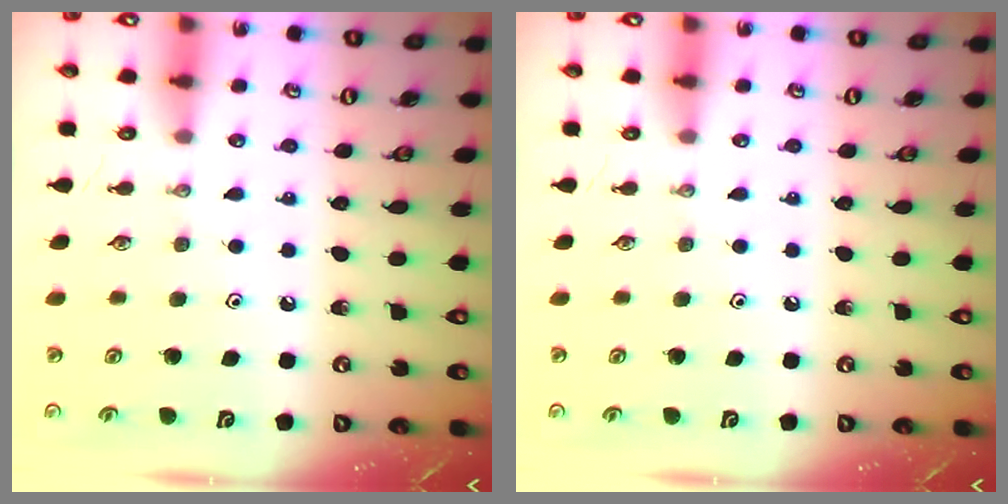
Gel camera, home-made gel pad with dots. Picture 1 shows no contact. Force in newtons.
{"total": 0.0}